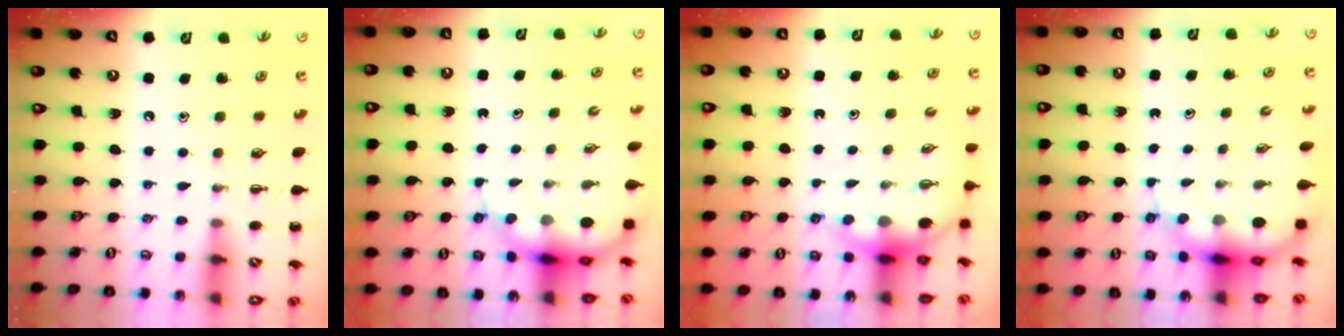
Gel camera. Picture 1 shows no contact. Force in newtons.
{"total": 8.1, "press": 7.7, "slide": 2.4}
{"total": 5.7, "press": 5.7, "slide": 0.7}
{"total": 8.1, "press": 7.7, "slide": 2.4}